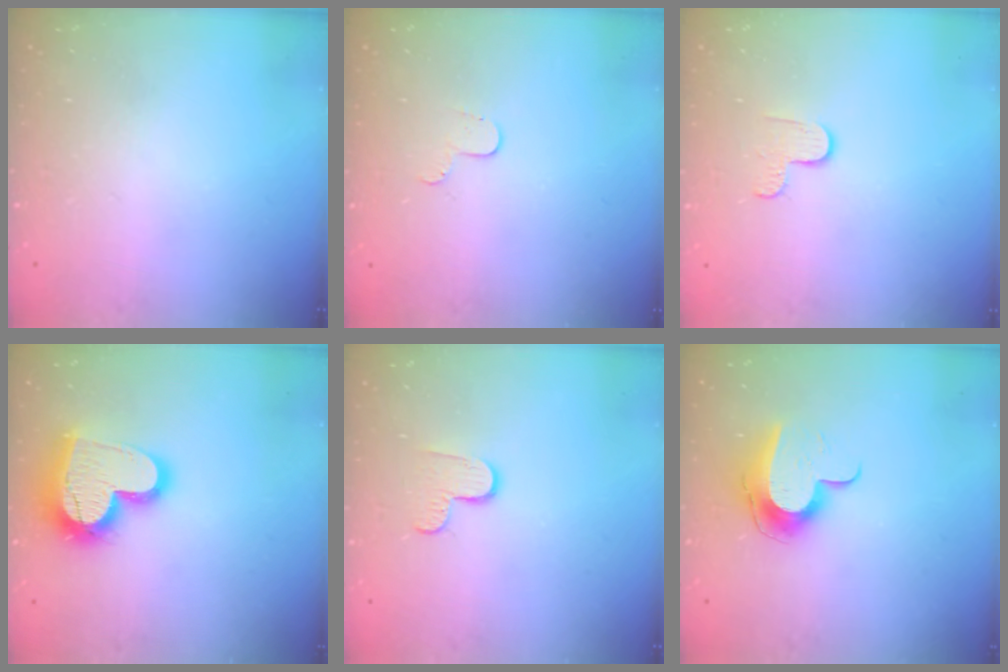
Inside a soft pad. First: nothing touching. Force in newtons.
{"total": 4.2, "press": 4.2, "slide": 0.4}
{"total": 2.9, "press": 2.9, "slide": 0.3}
{"total": 18.4, "press": 18.4, "slide": 1.4}
{"total": 4.5, "press": 4.5, "slide": 0.4}
{"total": 10.8, "press": 10.8, "slide": 0.9}